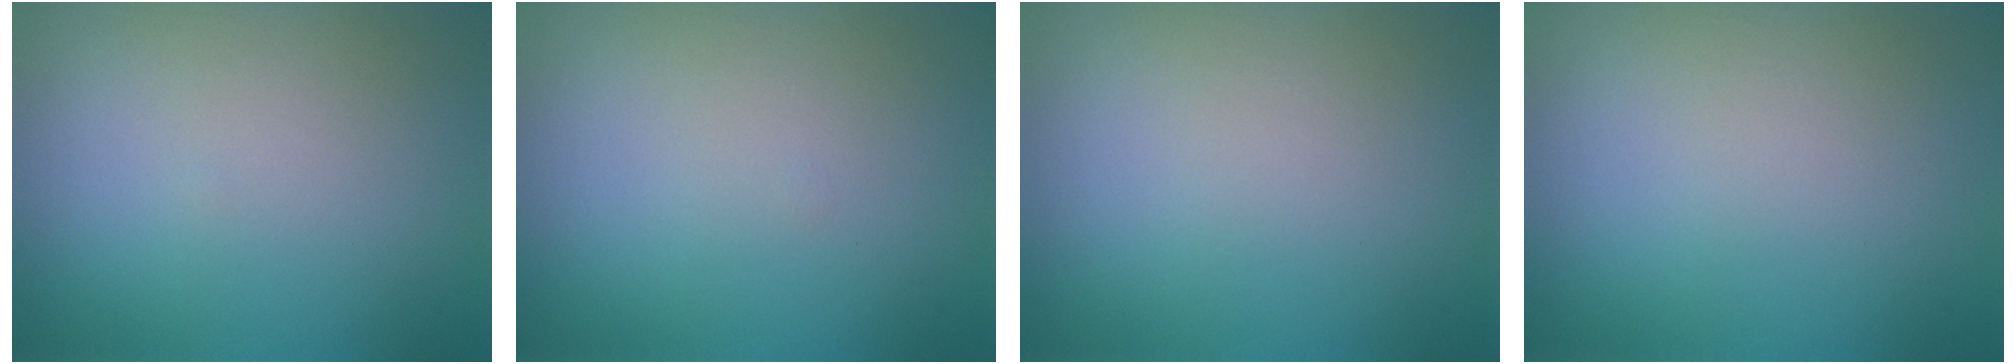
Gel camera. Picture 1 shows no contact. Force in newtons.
{"total": 0.0}
{"total": 0.0}
{"total": 0.0}